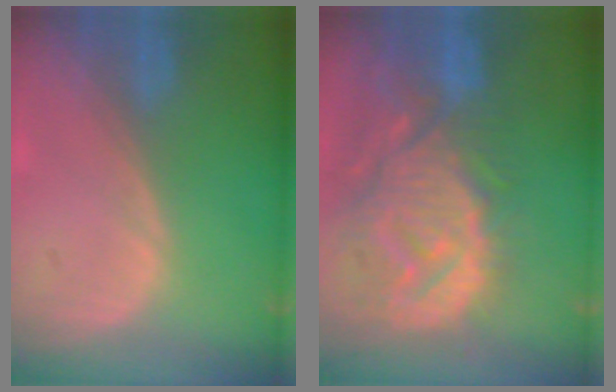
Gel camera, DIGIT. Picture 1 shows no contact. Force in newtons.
{"total": 14.0, "press": 12.1, "slide": 7.1}